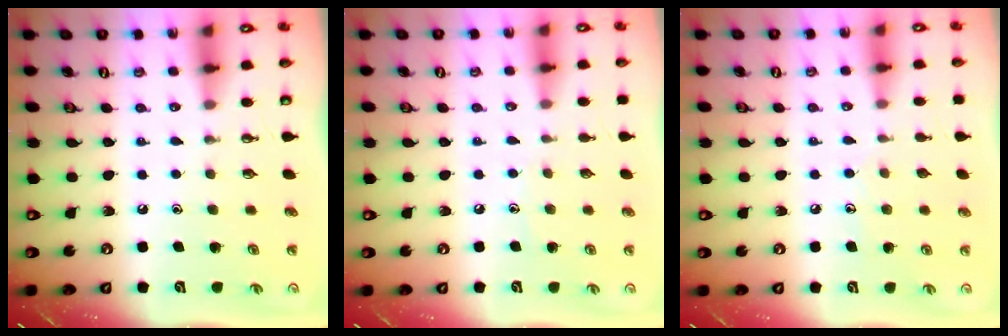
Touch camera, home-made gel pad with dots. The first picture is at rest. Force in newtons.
{"total": 3.6, "press": 3.5, "slide": 0.3}
{"total": 5.3, "press": 5.3, "slide": 0.5}